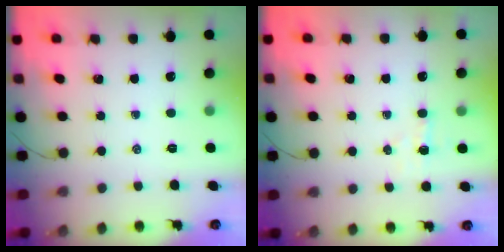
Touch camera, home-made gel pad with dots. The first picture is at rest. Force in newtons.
{"total": 3.2, "press": 3.1, "slide": 0.8}